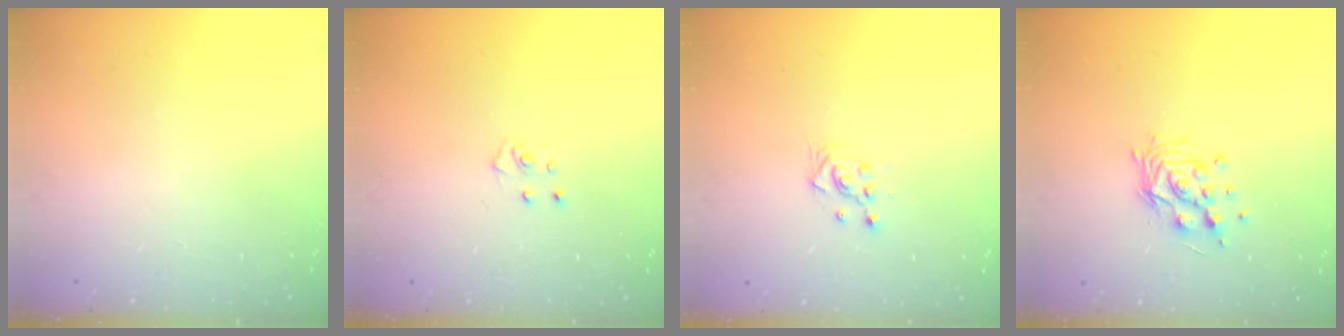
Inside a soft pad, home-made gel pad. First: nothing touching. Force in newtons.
{"total": 4.6, "press": 4.6, "slide": 0.4}
{"total": 2.3, "press": 2.3, "slide": 0.3}
{"total": 10.5, "press": 10.5, "slide": 0.6}